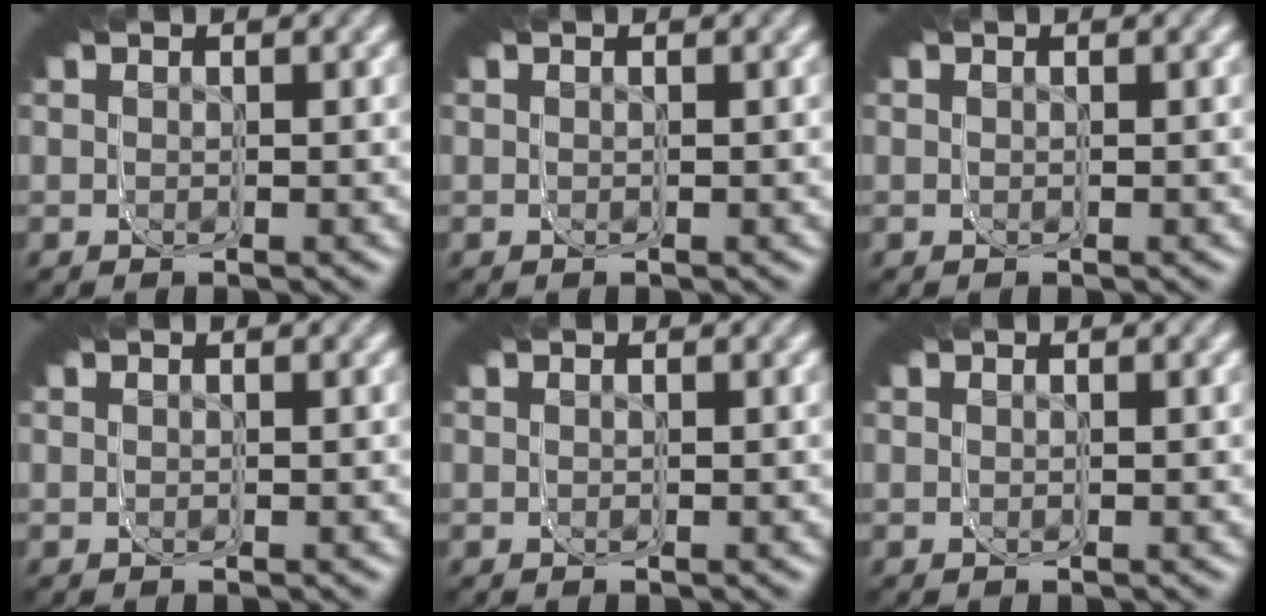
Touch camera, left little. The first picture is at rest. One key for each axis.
{"total": 0.0}
{"total": 0.0}
{"total": 0.0}
{"total": 0.0}
{"total": 0.0}